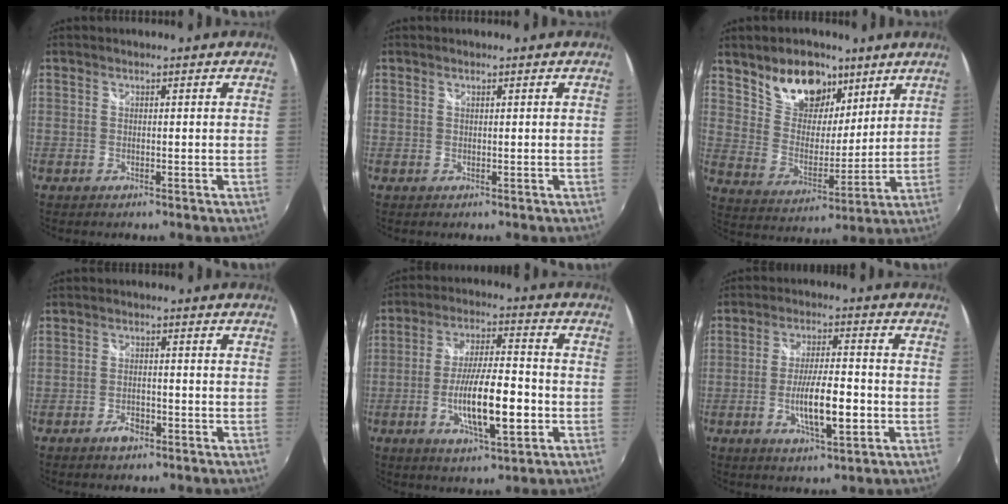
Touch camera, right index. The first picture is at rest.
{"total": 0.0}
{"total": 14.1, "force": [9.1, 8.4, 6.8], "torque": [-0.124, 0.019, 0.169]}
{"total": 2.9, "force": [-1.9, 1.4, 1.7], "torque": [-0.037, 0.001, -0.032]}
{"total": 12.8, "force": [-3.6, 2.9, 11.9], "torque": [-0.222, -0.008, -0.057]}
{"total": 9.3, "force": [-2.6, 2.0, 8.7], "torque": [-0.161, -0.008, -0.040]}